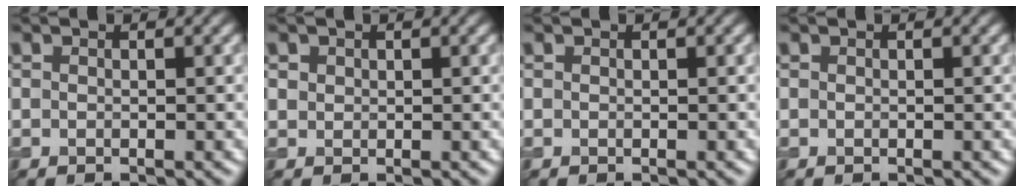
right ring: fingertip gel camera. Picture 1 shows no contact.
{"total": 0.7, "force": [0.3, 0.6, 0.1], "torque": [0.000, -0.003, 0.009]}
{"total": 0.0}
{"total": 0.0}